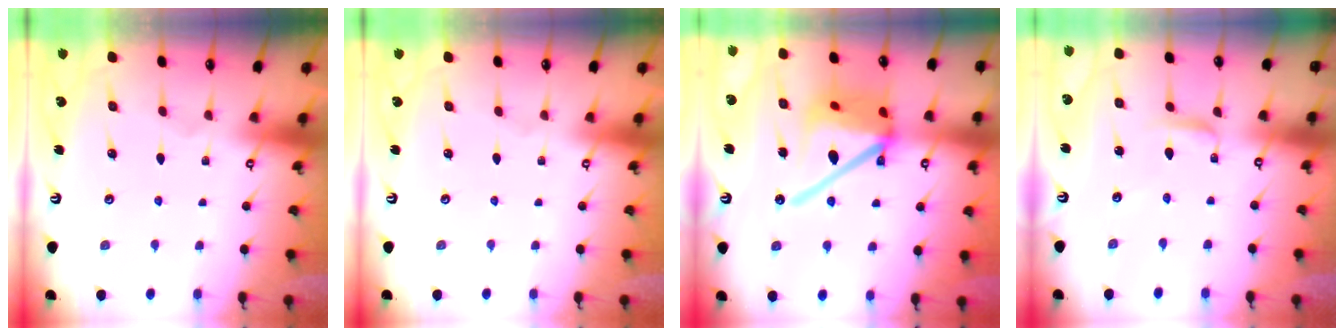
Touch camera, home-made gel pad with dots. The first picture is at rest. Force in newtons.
{"total": 0.0}
{"total": 19.3, "press": 19.1, "slide": 2.8}
{"total": 3.9, "press": 3.9, "slide": 0.2}